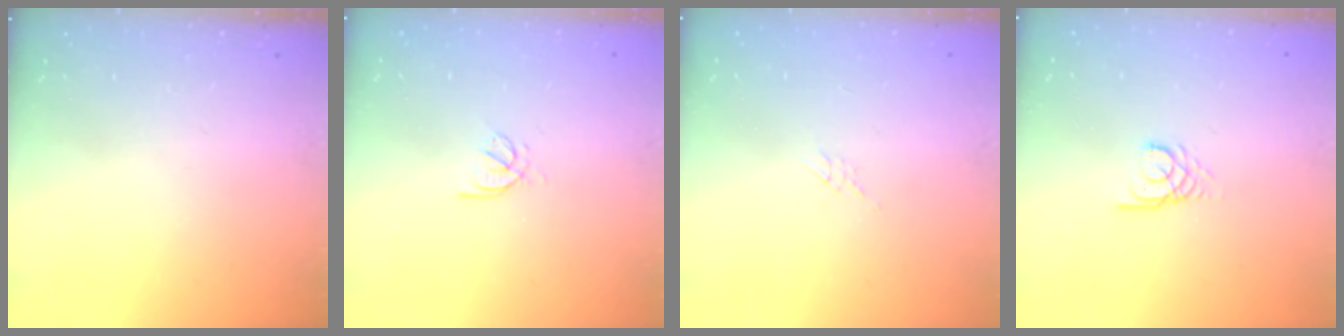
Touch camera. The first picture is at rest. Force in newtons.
{"total": 1.7, "press": 1.6, "slide": 0.5}
{"total": 2.6, "press": 2.6, "slide": 0.2}
{"total": 3.0, "press": 3.0, "slide": 0.4}